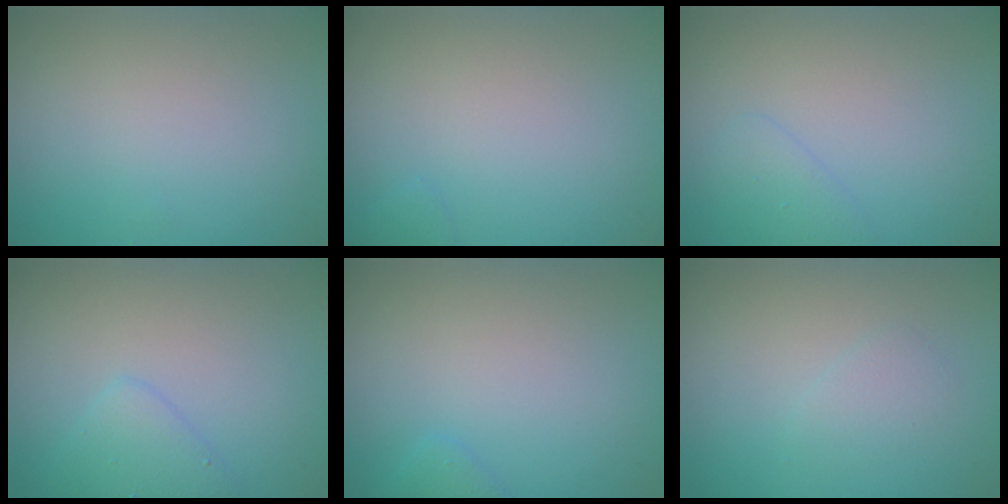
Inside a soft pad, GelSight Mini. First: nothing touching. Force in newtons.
{"total": 0.5, "press": 0.5, "slide": 0.0}
{"total": 1.4, "press": 1.4, "slide": 0.2}
{"total": 2.0, "press": 2.0, "slide": 0.1}
{"total": 1.6, "press": 1.6, "slide": 0.2}
{"total": 1.1, "press": 1.1, "slide": 0.1}